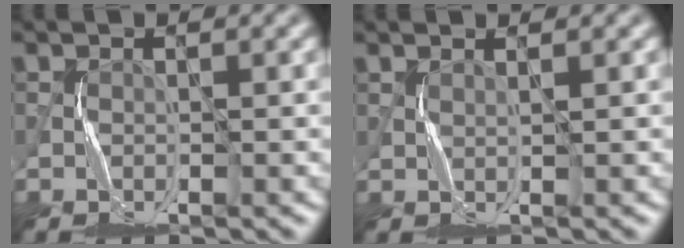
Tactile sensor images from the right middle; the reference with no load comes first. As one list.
[{"total": 0.9, "force": [0.8, -0.5, -0.1], "torque": [-0.005, -0.002, 0.016]}]